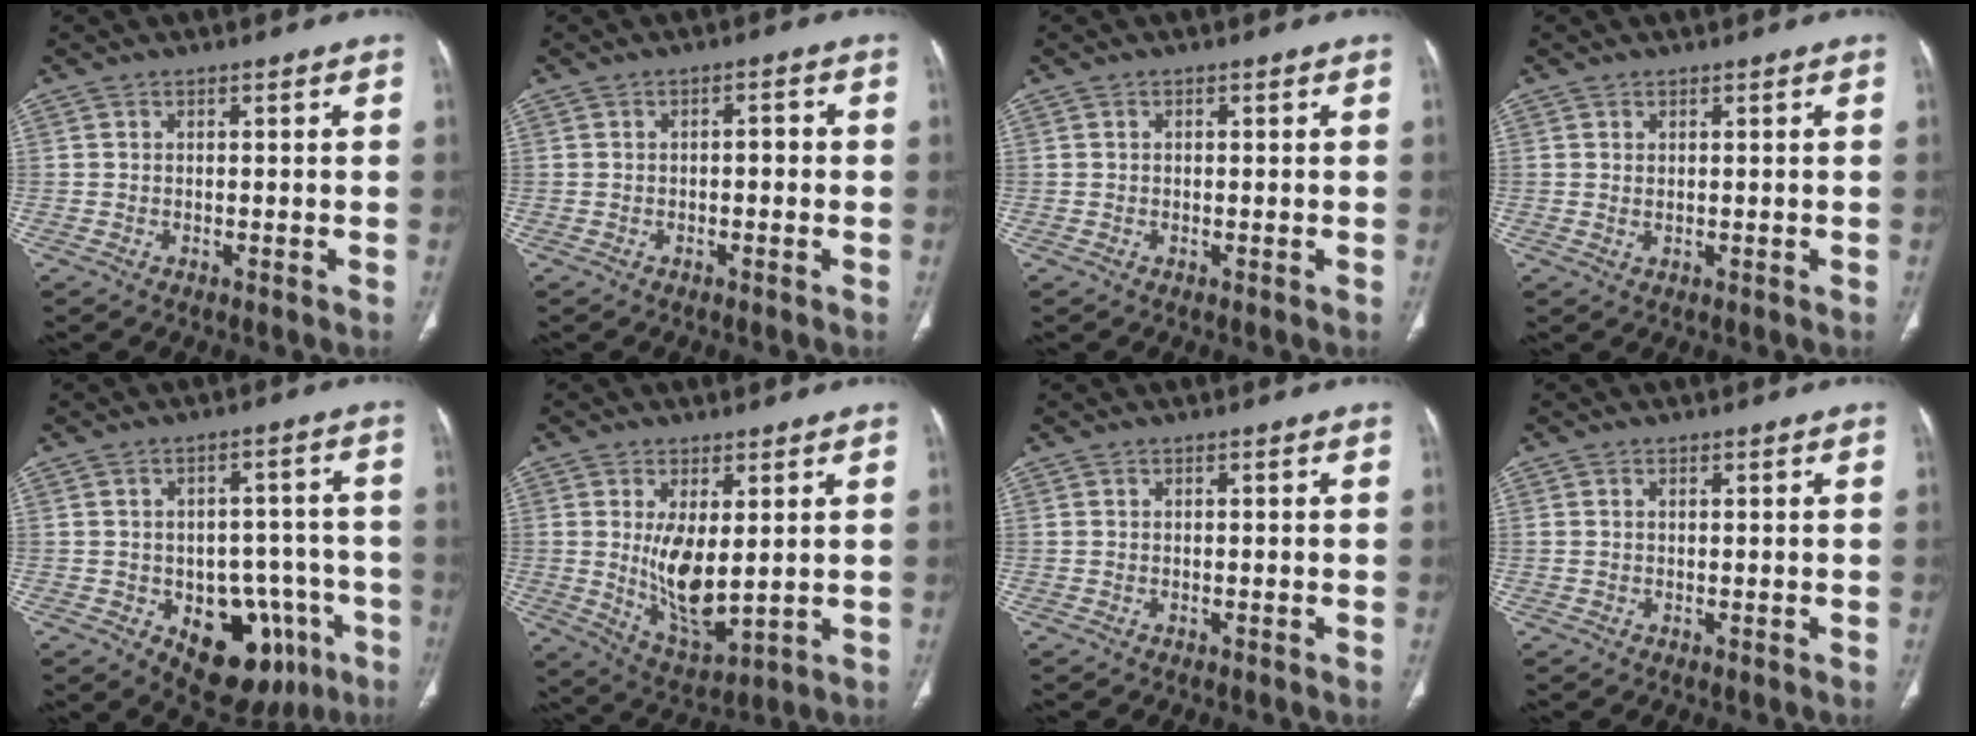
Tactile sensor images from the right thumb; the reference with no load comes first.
{"total": 2.1, "force": [-0.2, 1.1, 1.8], "torque": [-0.020, 0.007, -0.006]}
{"total": 0.0}
{"total": 0.8, "force": [0.3, 0.4, 0.6], "torque": [-0.014, 0.000, 0.010]}
{"total": 16.3, "force": [-6.6, 10.0, 11.0], "torque": [-0.100, 0.036, -0.075]}
{"total": 10.5, "force": [1.1, 4.8, 9.3], "torque": [-0.151, -0.030, 0.039]}
{"total": 0.0}
{"total": 0.5, "force": [0.2, 0.3, 0.4], "torque": [-0.012, 0.006, 0.005]}